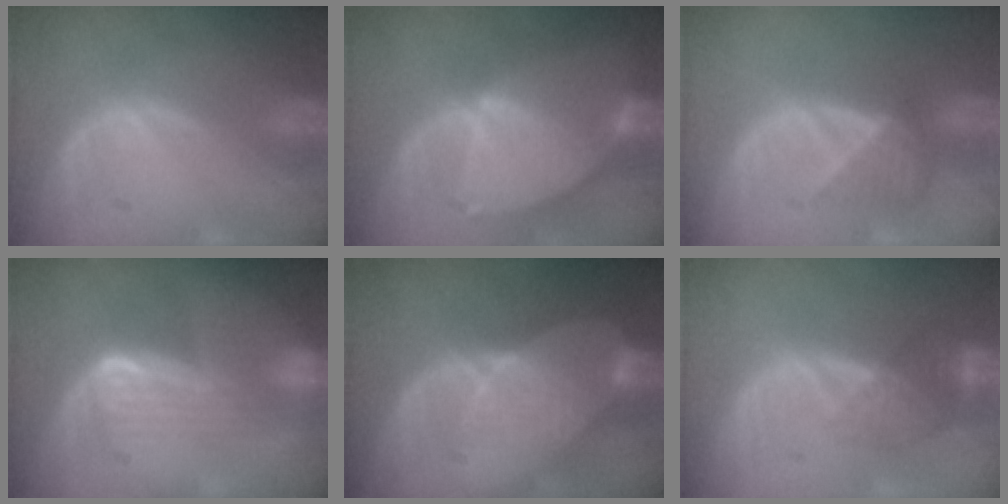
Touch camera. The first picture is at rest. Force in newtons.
{"total": 8.6, "press": 7.5, "slide": 4.1}
{"total": 3.5, "press": 3.5, "slide": 0.4}
{"total": 6.4, "press": 5.9, "slide": 2.5}
{"total": 8.0, "press": 7.2, "slide": 3.4}
{"total": 4.1, "press": 3.9, "slide": 1.5}